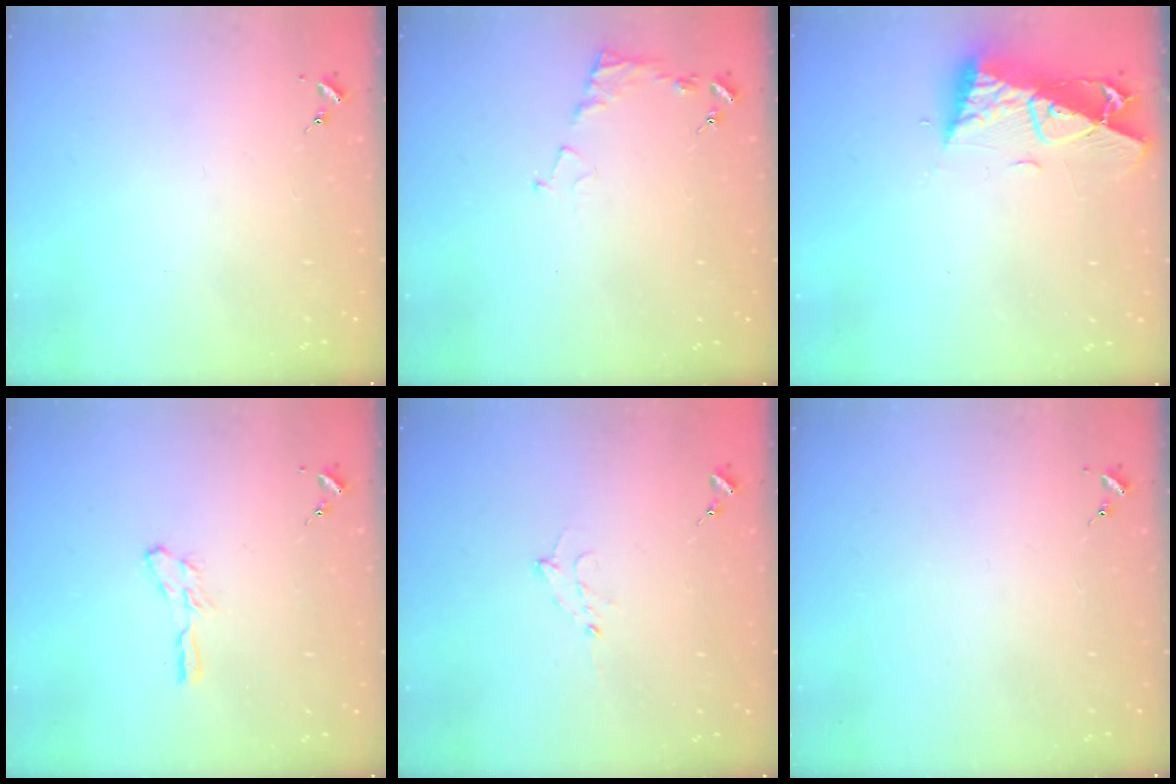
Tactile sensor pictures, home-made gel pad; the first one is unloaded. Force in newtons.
{"total": 7.0, "press": 7.0, "slide": 0.6}
{"total": 9.3, "press": 9.3, "slide": 1.1}
{"total": 4.4, "press": 4.3, "slide": 0.3}
{"total": 5.7, "press": 5.6, "slide": 0.7}
{"total": 0.0}